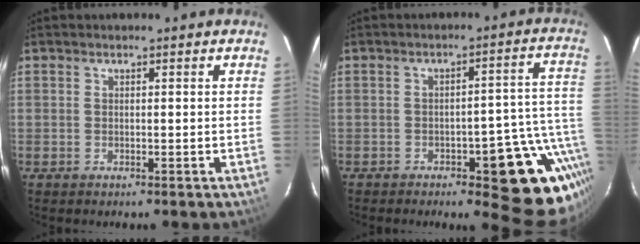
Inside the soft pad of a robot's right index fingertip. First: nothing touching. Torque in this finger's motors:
{"motor_torque": [1.10, -1.04, 0.84, 0.05]}